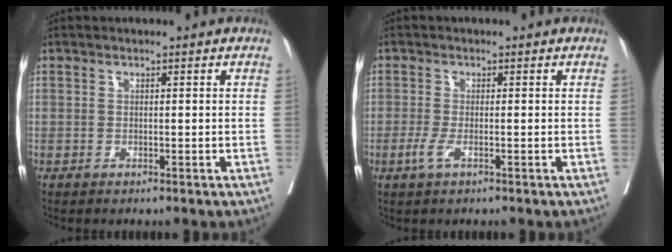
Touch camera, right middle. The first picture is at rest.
{"total": 2.1, "force": [-0.9, 0.5, 1.8], "torque": [-0.043, -0.005, -0.018]}